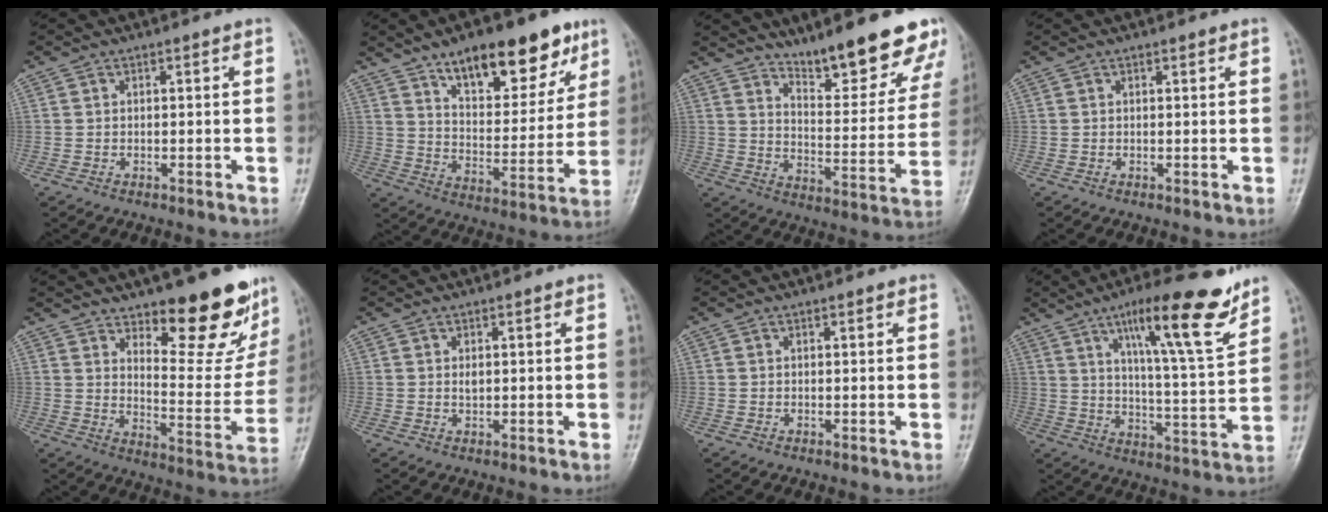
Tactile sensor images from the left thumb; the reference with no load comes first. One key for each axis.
{"total": 19.4, "fx": 12.2, "fy": 8.5, "fz": 12.6, "tx": -0.132, "ty": -0.054, "tz": 0.193}
{"total": 17.9, "fx": 14.1, "fy": 4.5, "fz": 10.0, "tx": -0.089, "ty": -0.102, "tz": 0.205}
{"total": 0.6, "fx": 0.4, "fy": 0.2, "fz": 0.4, "tx": -0.007, "ty": -0.002, "tz": 0.006}
{"total": 18.0, "fx": 12.7, "fy": 6.3, "fz": 11.1, "tx": -0.091, "ty": -0.107, "tz": 0.181}
{"total": 1.2, "fx": 0.5, "fy": 0.6, "fz": 1.0, "tx": -0.015, "ty": -0.003, "tz": 0.009}
{"total": 0.7, "fx": 0.5, "fy": 0.1, "fz": 0.4, "tx": -0.007, "ty": -0.001, "tz": 0.005}
{"total": 17.9, "fx": 11.4, "fy": 3.1, "fz": 13.5, "tx": -0.186, "ty": -0.061, "tz": 0.180}